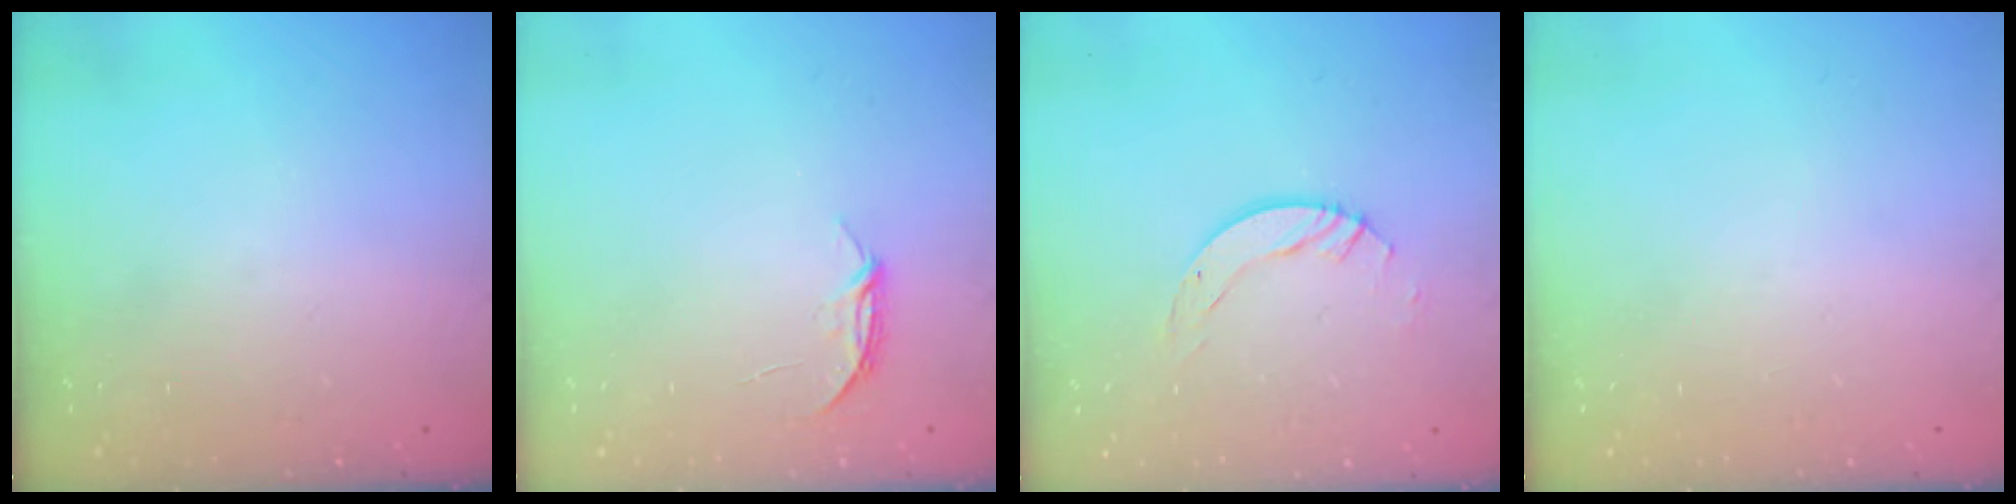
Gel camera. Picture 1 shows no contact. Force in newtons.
{"total": 3.8, "press": 3.8, "slide": 0.5}
{"total": 5.6, "press": 5.5, "slide": 0.5}
{"total": 0.0}